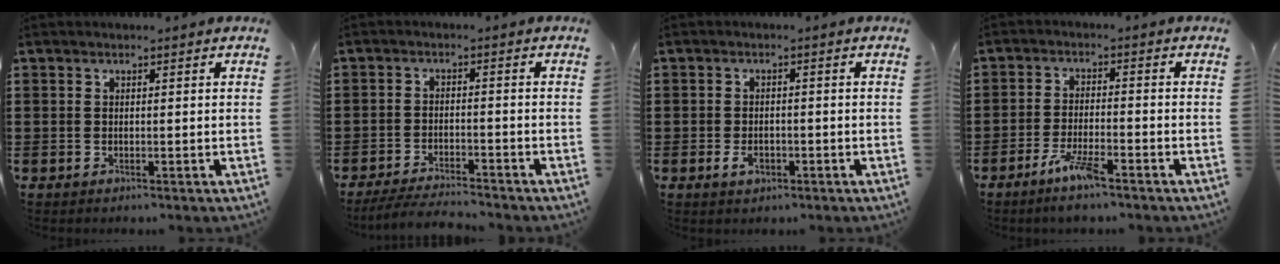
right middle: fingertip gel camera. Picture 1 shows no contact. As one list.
[{"total": 4.0, "force": [-3.9, 0.1, 1.1], "torque": [-0.025, -0.004, -0.079]}, {"total": 2.4, "force": [-0.9, 1.3, 1.7], "torque": [-0.033, 0.001, -0.017]}, {"total": 4.9, "force": [-3.3, 0.7, 3.5], "torque": [-0.075, -0.002, -0.063]}]